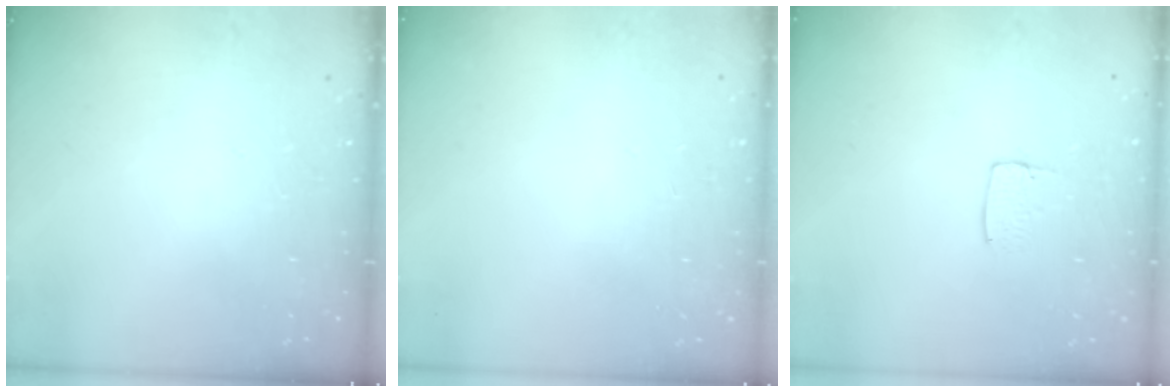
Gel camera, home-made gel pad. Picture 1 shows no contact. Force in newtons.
{"total": 0.0}
{"total": 4.2, "press": 4.2, "slide": 0.3}